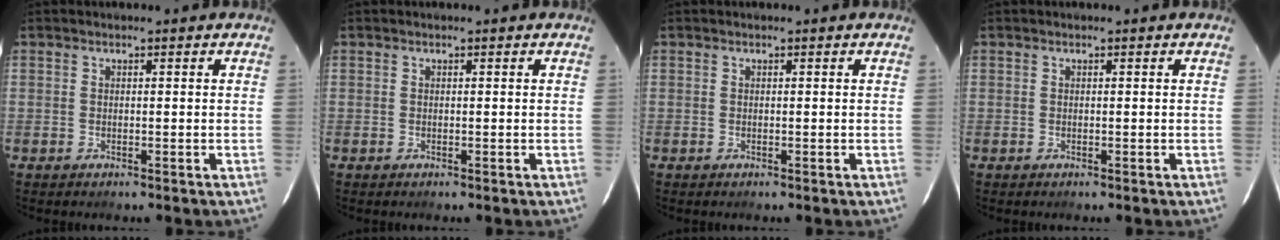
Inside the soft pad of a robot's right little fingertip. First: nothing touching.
{"total": 0.0}
{"total": 0.0}
{"total": 0.0}